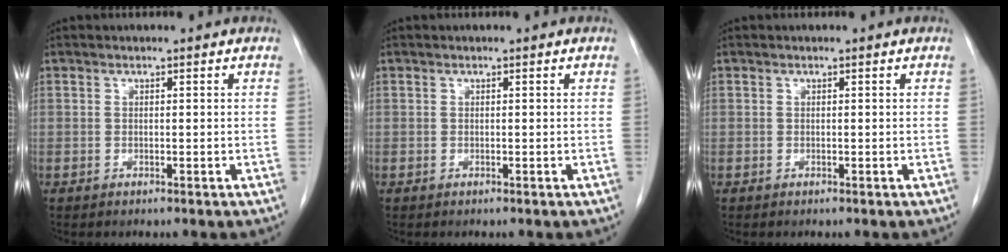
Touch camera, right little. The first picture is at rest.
{"total": 0.0}
{"total": 0.0}